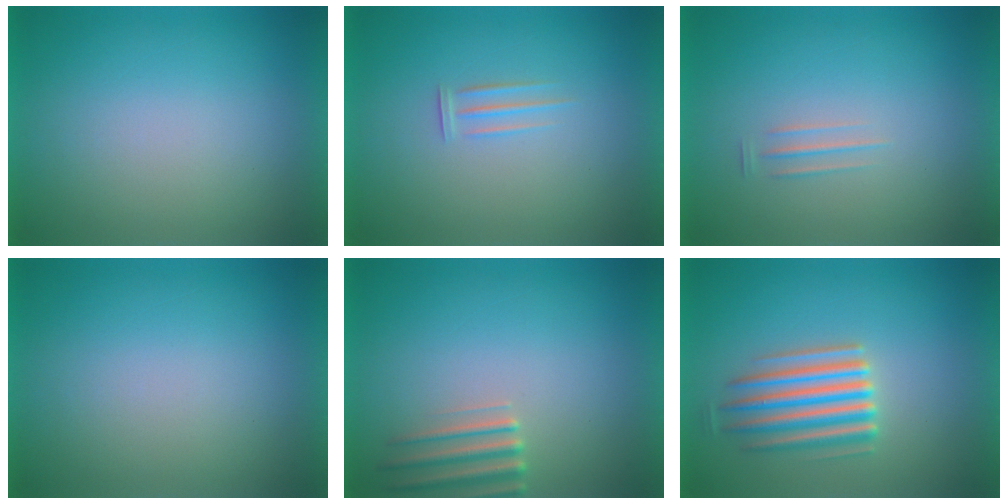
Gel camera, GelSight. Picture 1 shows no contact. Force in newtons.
{"total": 1.7}
{"total": 1.6}
{"total": 0.0}
{"total": 2.9}
{"total": 5.5}